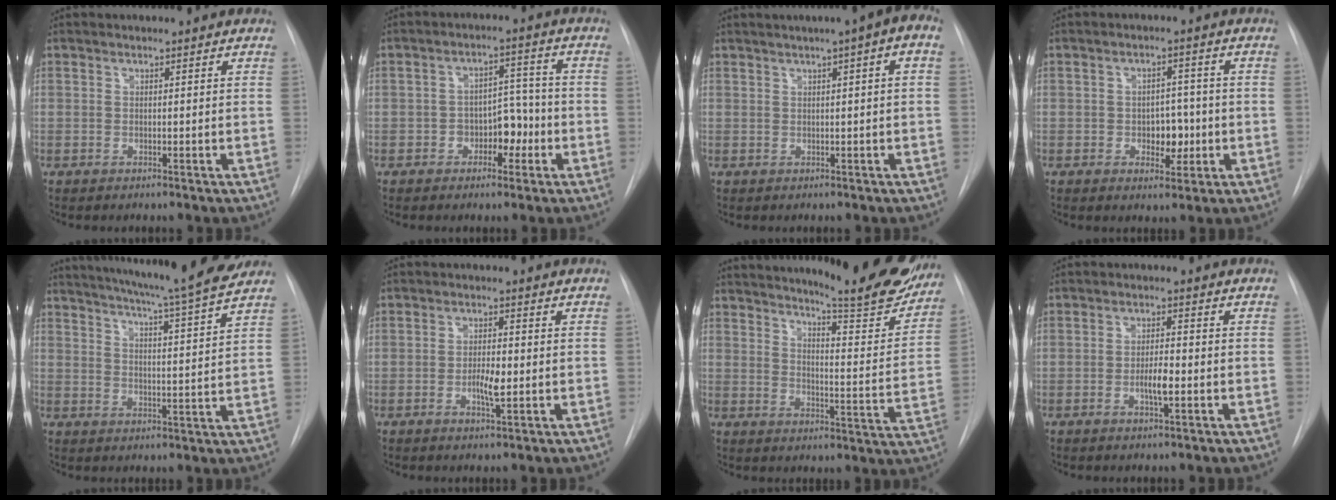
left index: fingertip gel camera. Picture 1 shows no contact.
{"total": 5.9, "force": [-2.2, 3.5, 4.1], "torque": [-0.052, 0.026, -0.032]}
{"total": 6.3, "force": [2.5, 0.5, 5.7], "torque": [-0.077, 0.024, 0.031]}
{"total": 4.5, "force": [-0.9, 2.9, 3.4], "torque": [-0.037, 0.007, -0.007]}
{"total": 17.2, "force": [15.2, -0.9, 8.1], "torque": [-0.134, -0.021, 0.206]}
{"total": 3.6, "force": [-0.7, 0.9, 3.4], "torque": [-0.061, 0.000, -0.010]}
{"total": 19.9, "force": [17.8, 2.0, 8.8], "torque": [-0.120, -0.068, 0.221]}
{"total": 3.5, "force": [-1.0, 0.7, 3.2], "torque": [-0.057, 0.001, -0.015]}